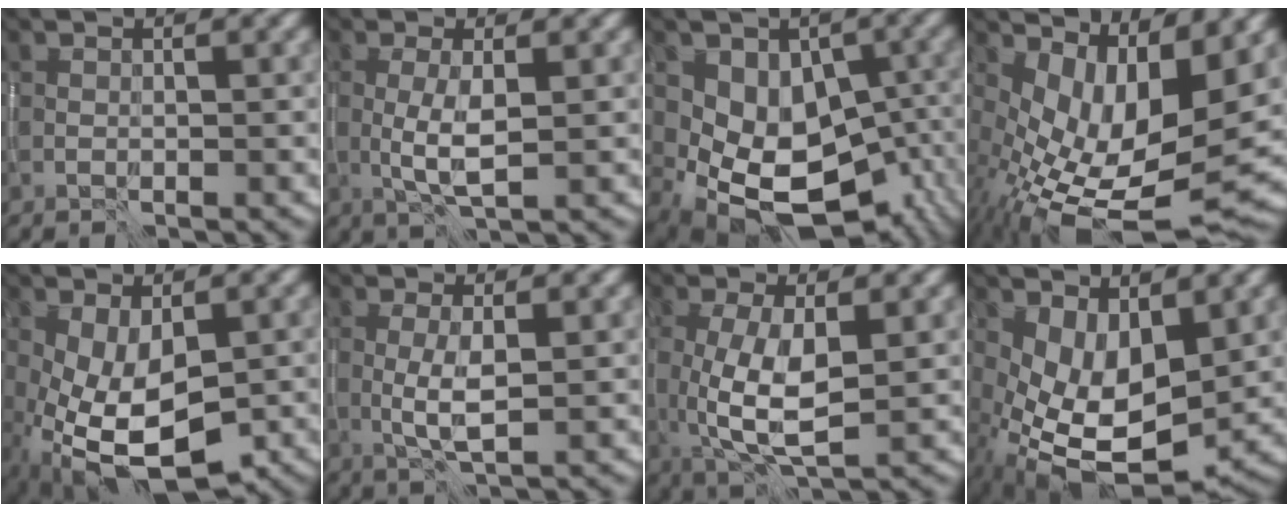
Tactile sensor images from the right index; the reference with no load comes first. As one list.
[{"total": 2.9, "force": [-0.2, 0.6, 2.8], "torque": [-0.058, -0.001, -0.002]}, {"total": 11.4, "force": [-2.7, 8.3, 7.3], "torque": [-0.086, -0.013, -0.018]}, {"total": 11.5, "force": [0.4, 5.9, 9.9], "torque": [-0.165, -0.023, 0.019]}, {"total": 8.5, "force": [-2.3, 4.4, 6.9], "torque": [-0.152, -0.025, -0.025]}, {"total": 2.5, "force": [-0.2, 0.4, 2.5], "torque": [-0.053, 0.000, -0.002]}, {"total": 6.0, "force": [-0.1, 2.2, 5.6], "torque": [-0.119, -0.008, 0.002]}, {"total": 8.3, "force": [-0.5, 4.6, 6.9], "torque": [-0.135, -0.023, 0.003]}]